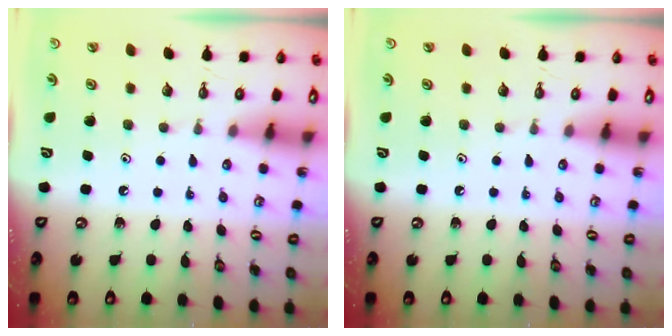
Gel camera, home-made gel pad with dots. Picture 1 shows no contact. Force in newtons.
{"total": 0.0}